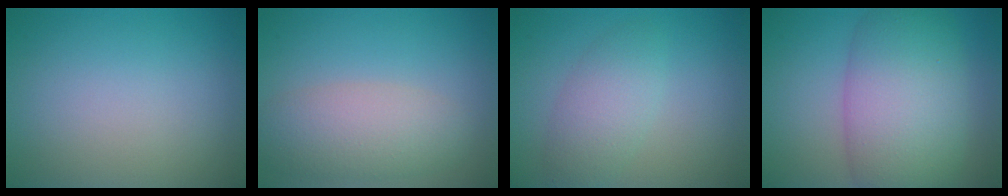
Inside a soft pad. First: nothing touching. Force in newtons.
{"total": 4.7, "press": 4.7, "slide": 0.2}
{"total": 3.3, "press": 3.3, "slide": 0.1}
{"total": 9.8, "press": 9.8, "slide": 0.7}